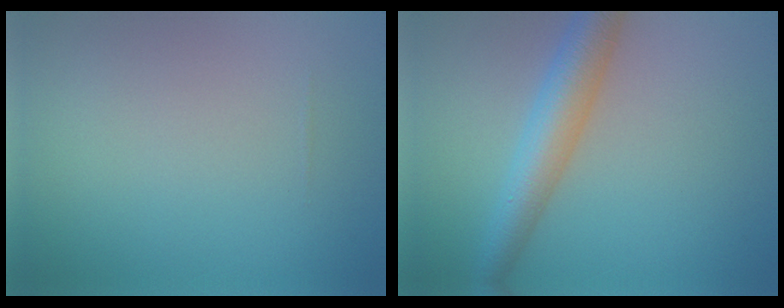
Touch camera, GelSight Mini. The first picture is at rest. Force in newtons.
{"total": 5.1, "press": 5.1, "slide": 0.1}